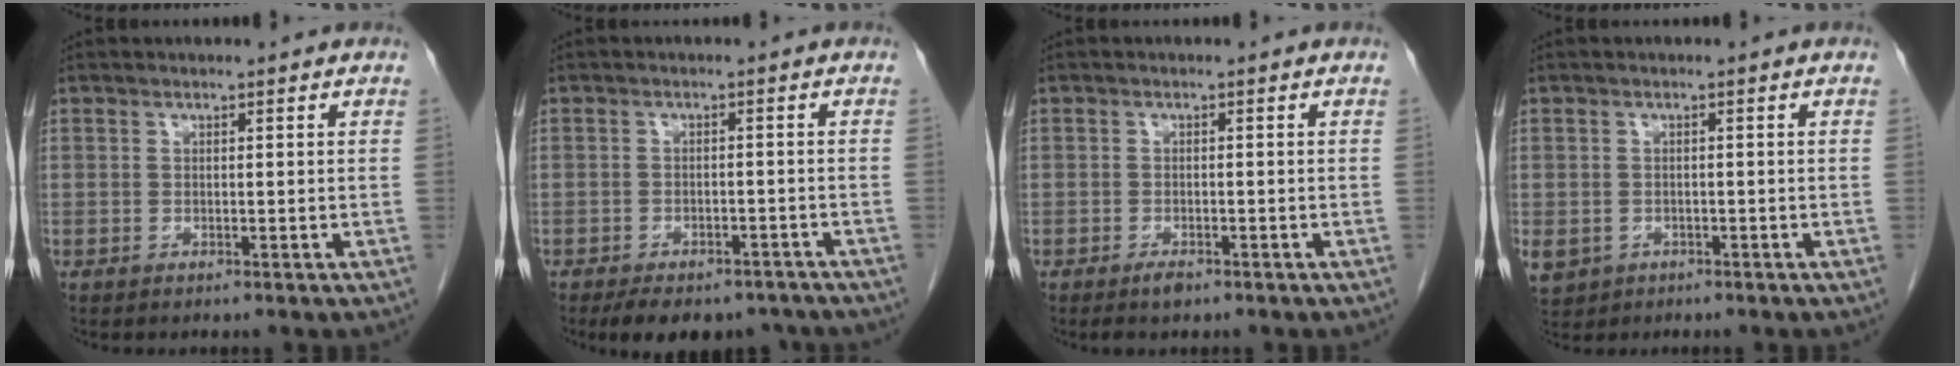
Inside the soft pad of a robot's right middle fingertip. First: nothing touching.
{"total": 10.7, "force": [-8.6, 4.9, 4.0], "torque": [-0.057, 0.004, -0.109]}
{"total": 1.7, "force": [-1.2, 0.6, 1.0], "torque": [-0.021, -0.001, -0.019]}
{"total": 6.8, "force": [-3.1, 5.7, 2.1], "torque": [-0.064, -0.003, -0.041]}